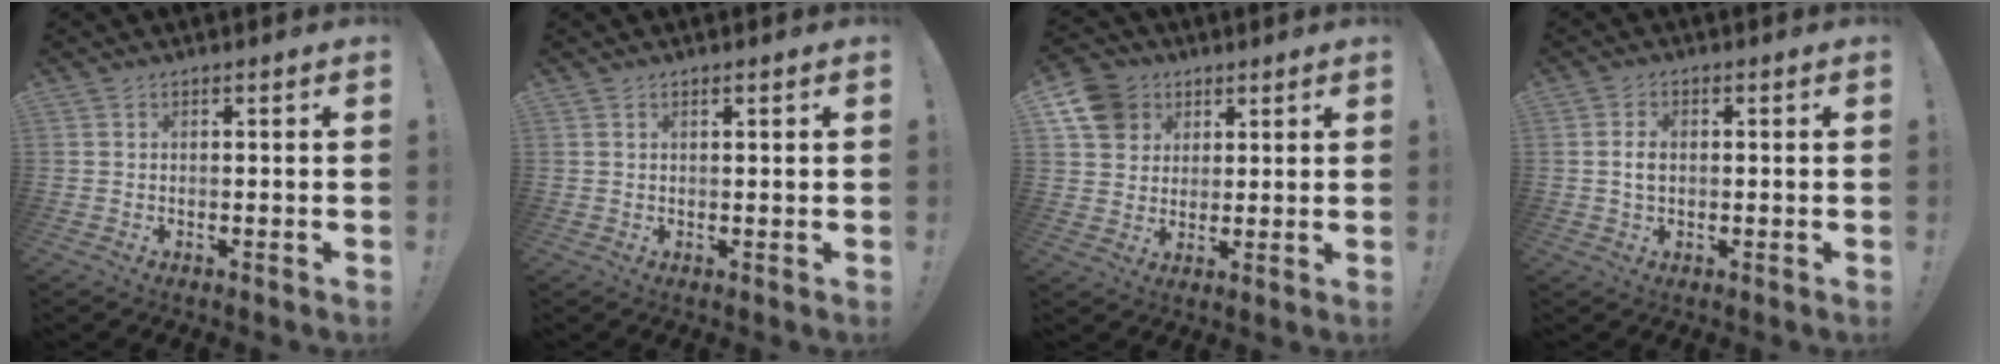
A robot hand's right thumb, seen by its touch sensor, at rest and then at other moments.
{"total": 1.0, "force": [0.5, -0.2, 0.8], "torque": [-0.011, -0.002, 0.008]}
{"total": 10.7, "force": [4.7, 9.0, 3.4], "torque": [-0.057, -0.021, 0.097]}
{"total": 3.1, "force": [0.0, 2.1, 2.3], "torque": [-0.030, 0.003, -0.003]}